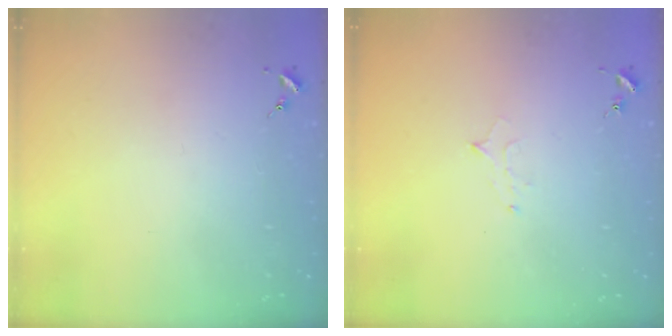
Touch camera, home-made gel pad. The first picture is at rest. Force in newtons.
{"total": 5.8, "press": 5.7, "slide": 0.6}